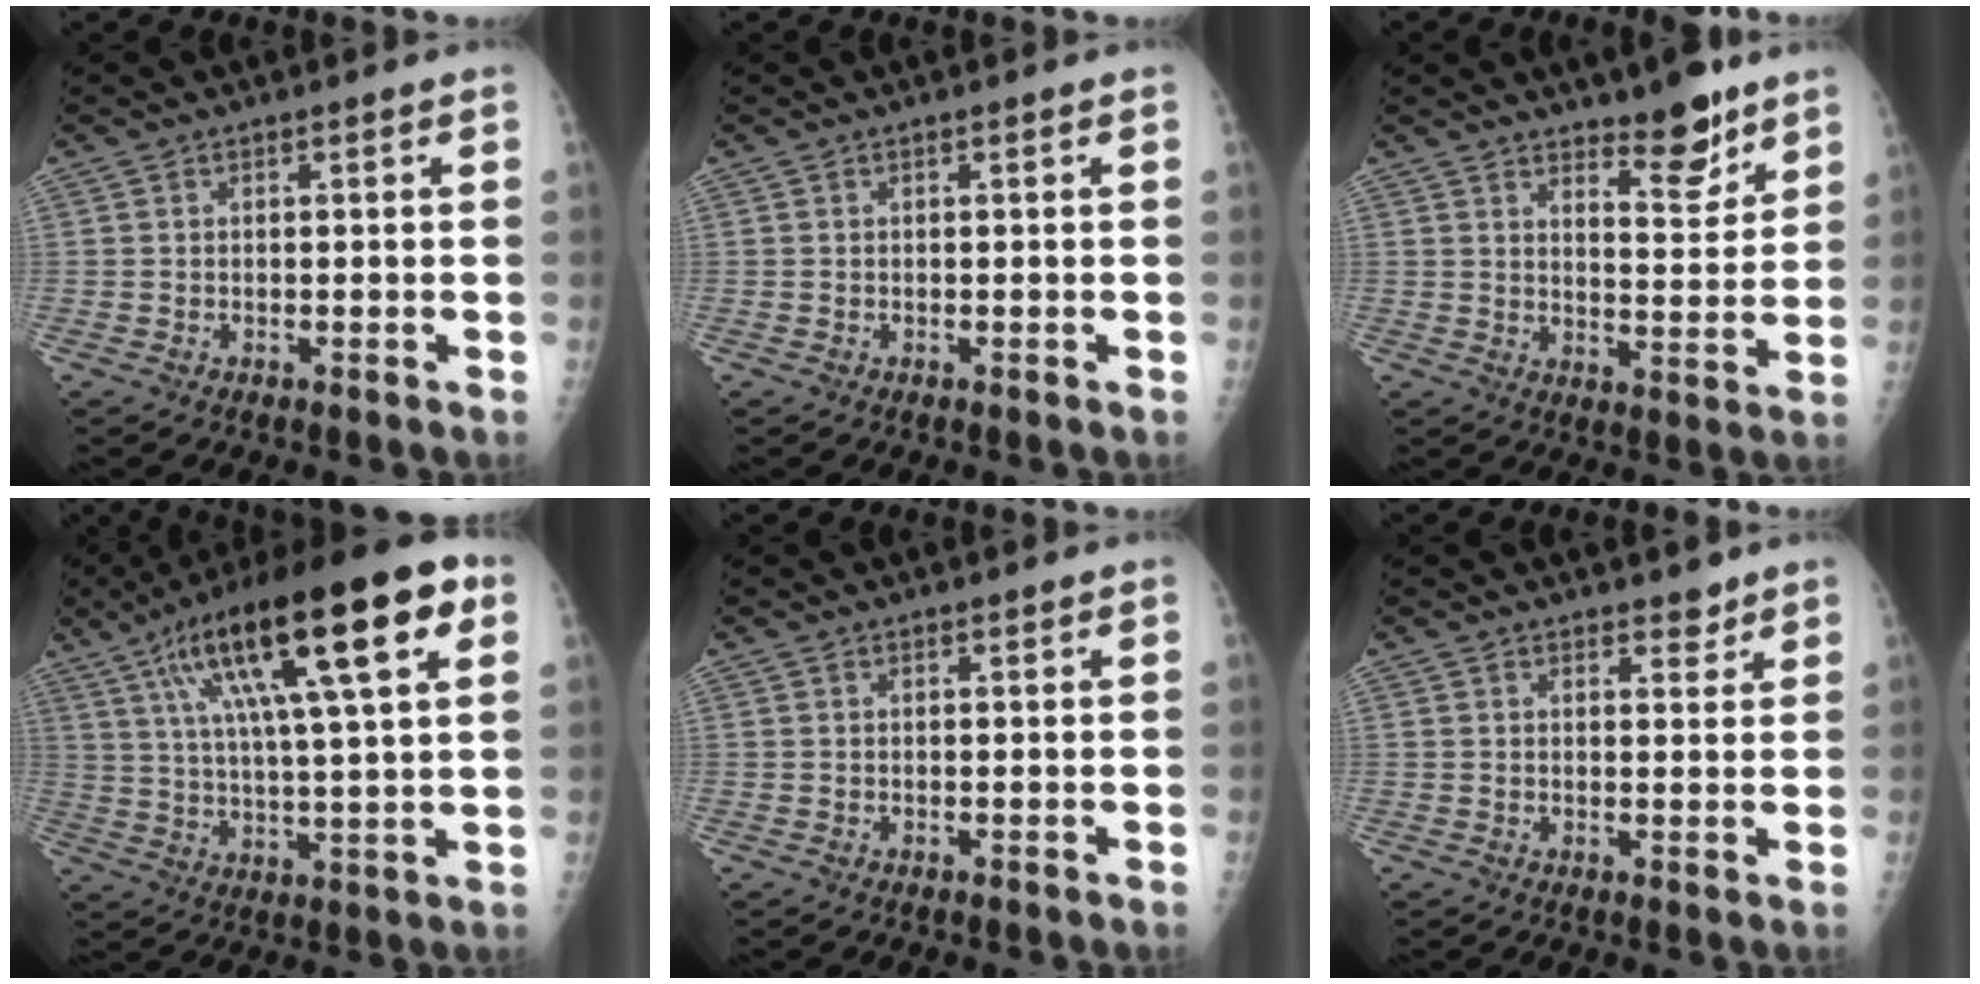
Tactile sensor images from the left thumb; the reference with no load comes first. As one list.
[{"total": 0.0}, {"total": 8.3, "force": [6.1, 2.7, 4.9], "torque": [-0.049, -0.051, 0.095]}, {"total": 24.4, "force": [9.9, 5.7, 21.5], "torque": [-0.355, 0.013, 0.156]}, {"total": 0.0}, {"total": 2.5, "force": [2.0, 1.2, 0.8], "torque": [0.005, -0.013, 0.025]}]